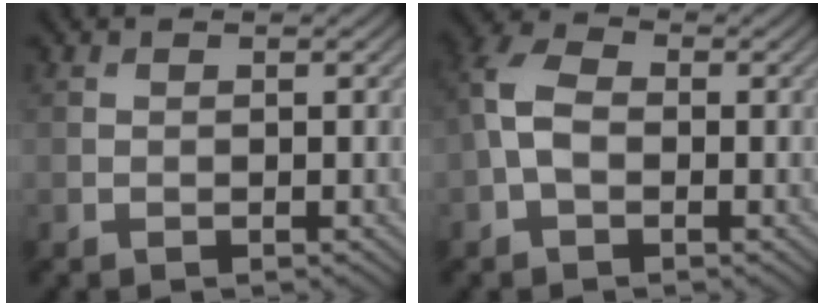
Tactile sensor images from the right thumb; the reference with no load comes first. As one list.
[{"total": 5.2, "force": [-0.4, 3.5, 3.9], "torque": [-0.097, 0.010, -0.021]}]